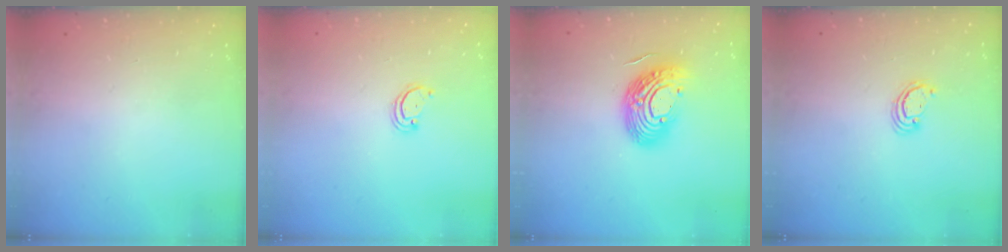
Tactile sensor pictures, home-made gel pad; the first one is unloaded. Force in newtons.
{"total": 2.2, "press": 2.2, "slide": 0.2}
{"total": 16.2, "press": 16.1, "slide": 1.2}
{"total": 2.6, "press": 2.5, "slide": 0.2}